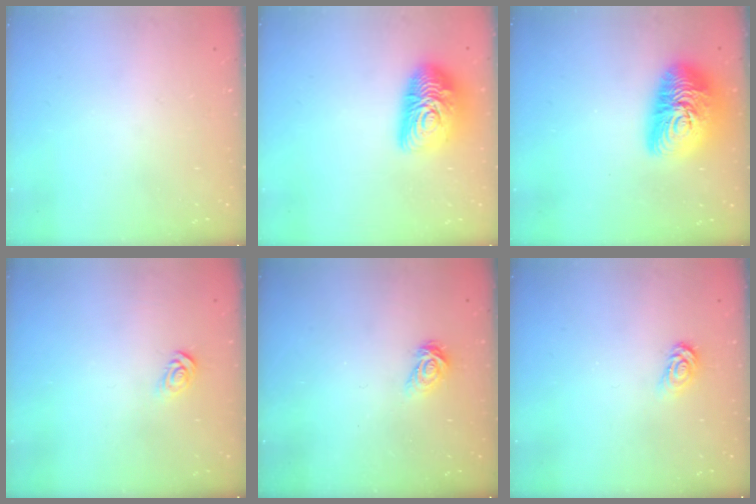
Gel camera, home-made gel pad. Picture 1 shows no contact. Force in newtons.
{"total": 15.0, "press": 15.0, "slide": 0.8}
{"total": 16.9, "press": 16.8, "slide": 1.2}
{"total": 3.7, "press": 3.7, "slide": 0.3}
{"total": 3.5, "press": 3.5, "slide": 0.4}
{"total": 3.3, "press": 3.3, "slide": 0.1}